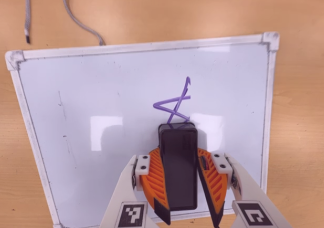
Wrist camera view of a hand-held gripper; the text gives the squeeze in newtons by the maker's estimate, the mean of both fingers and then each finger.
{"total": 11.4, "left": 11.1, "right": 11.7}